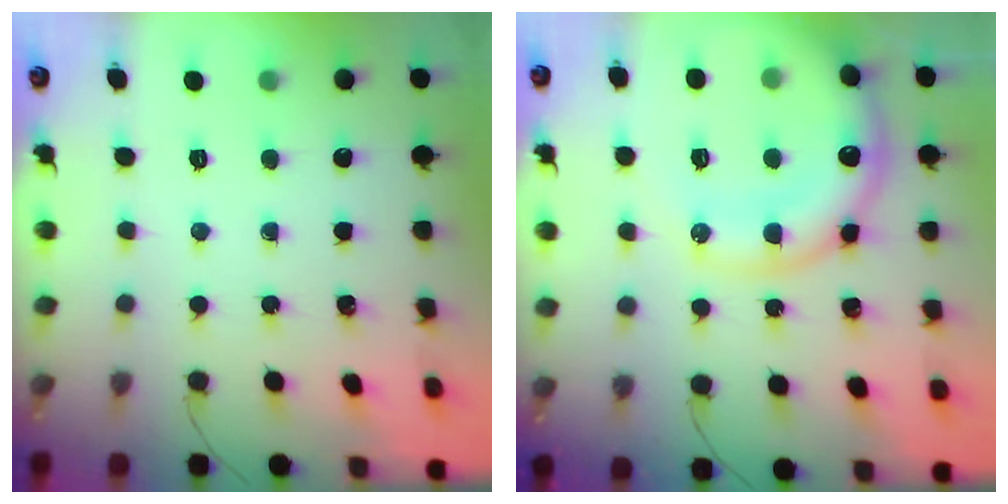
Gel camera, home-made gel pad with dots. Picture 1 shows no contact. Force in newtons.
{"total": 18.8, "press": 18.5, "slide": 3.7}